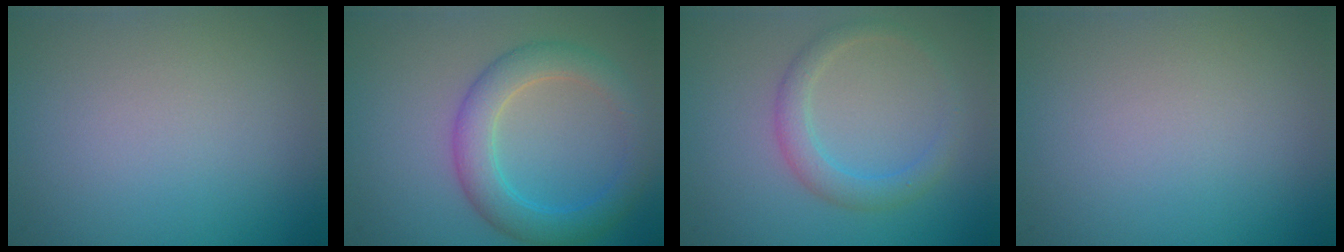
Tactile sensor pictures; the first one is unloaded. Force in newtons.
{"total": 4.5, "press": 4.5, "slide": 0.1}
{"total": 2.5, "press": 2.5, "slide": 0.0}
{"total": 0.0}